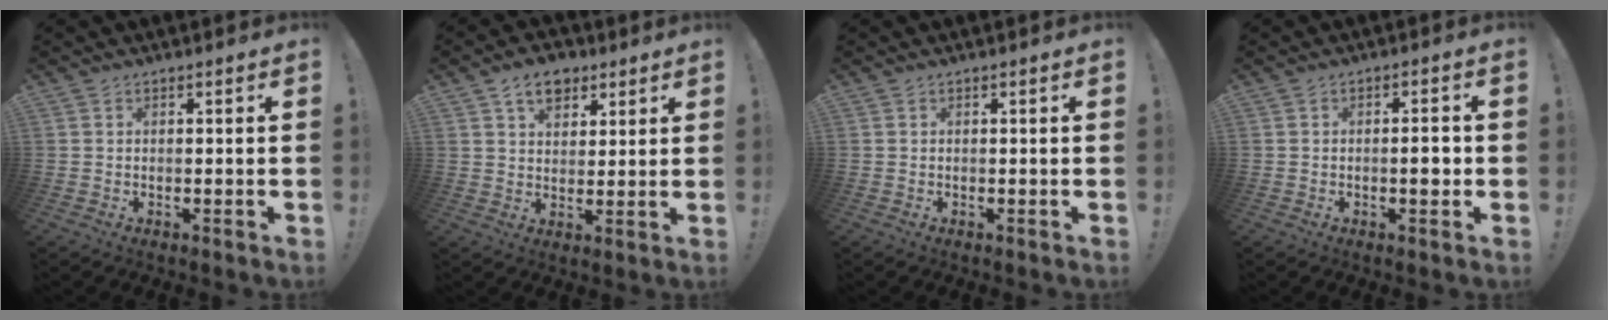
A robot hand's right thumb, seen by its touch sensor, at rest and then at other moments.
{"total": 8.7, "force": [4.9, 5.9, 4.1], "torque": [-0.056, -0.016, 0.091]}
{"total": 0.0}
{"total": 3.7, "force": [-0.9, 1.0, 3.5], "torque": [-0.043, 0.000, -0.019]}